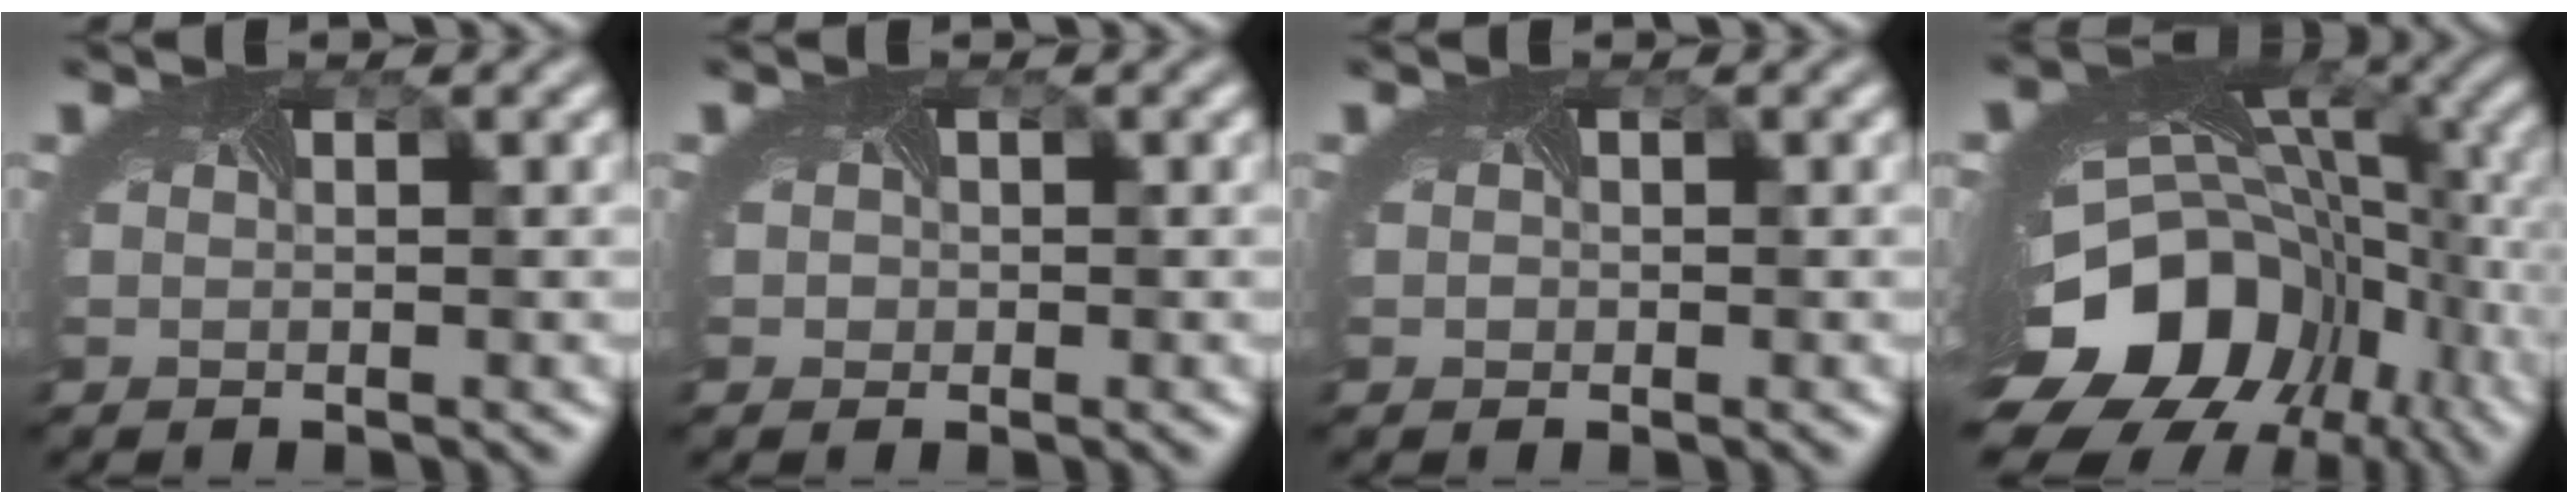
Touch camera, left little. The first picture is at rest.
{"total": 1.0, "force": [0.1, 1.0, 0.0], "torque": [0.002, -0.003, -0.006]}
{"total": 0.6, "force": [0.0, 0.5, -0.2], "torque": [0.002, -0.005, -0.004]}
{"total": 16.8, "force": [-6.4, 11.6, 10.4], "torque": [-0.222, -0.040, -0.095]}